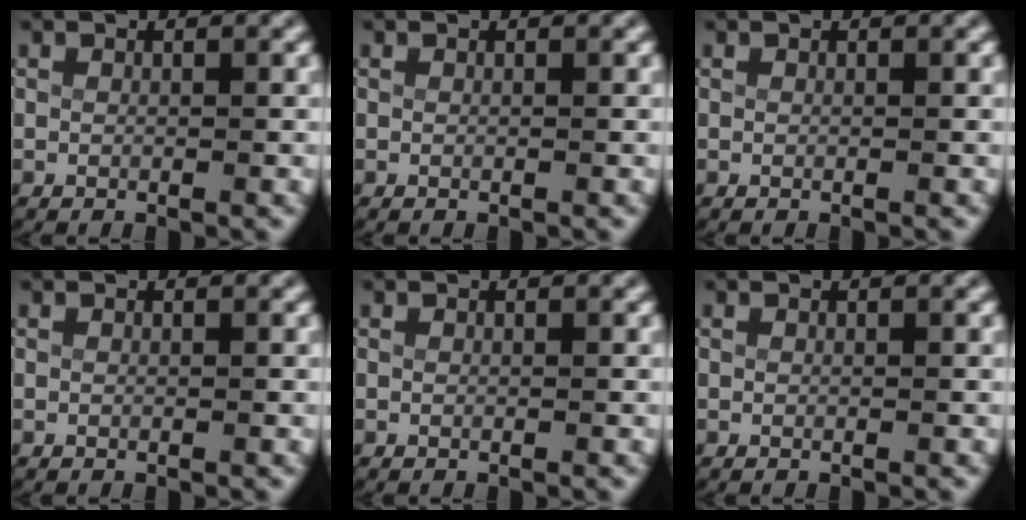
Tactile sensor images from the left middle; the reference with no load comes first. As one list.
[{"total": 0.0}, {"total": 0.0}, {"total": 0.0}, {"total": 0.0}, {"total": 0.0}]